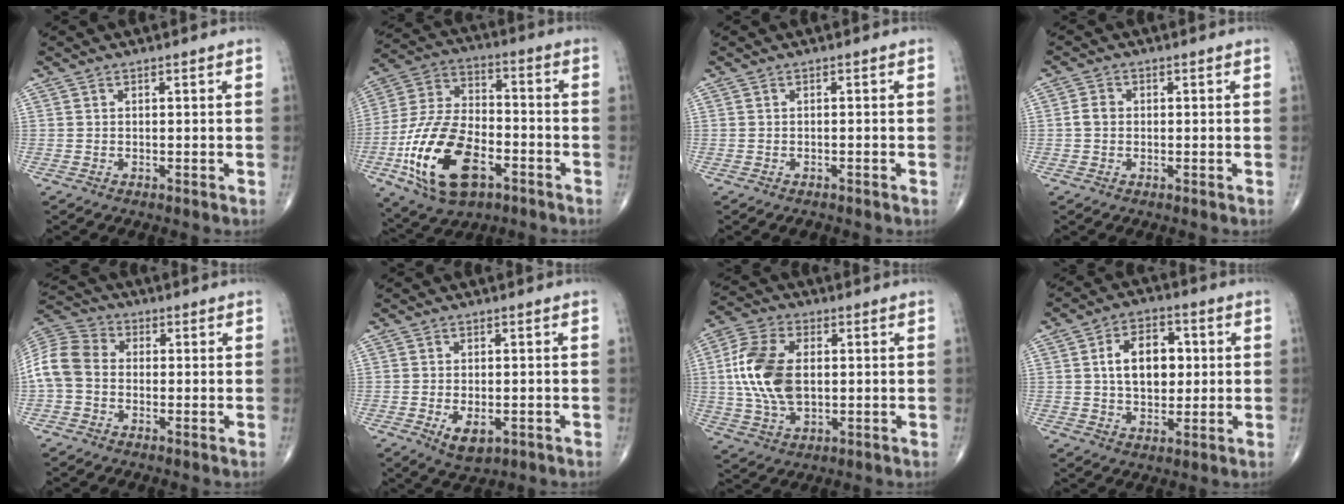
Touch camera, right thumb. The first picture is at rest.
{"total": 20.4, "force": [-8.0, 10.9, 15.3], "torque": [-0.289, 0.029, -0.140]}
{"total": 1.0, "force": [-0.8, 0.2, 0.5], "torque": [-0.009, 0.006, -0.012]}
{"total": 2.3, "force": [-0.1, 1.9, 1.3], "torque": [-0.022, 0.006, -0.006]}
{"total": 9.1, "force": [-1.0, 7.2, 5.6], "torque": [-0.113, 0.028, -0.035]}
{"total": 5.1, "force": [-1.7, 2.8, 4.0], "torque": [-0.060, -0.003, -0.018]}
{"total": 15.6, "force": [1.2, 9.4, 12.4], "torque": [-0.250, 0.005, 0.022]}
{"total": 11.1, "force": [1.6, 7.2, 8.4], "torque": [-0.107, 0.007, 0.026]}